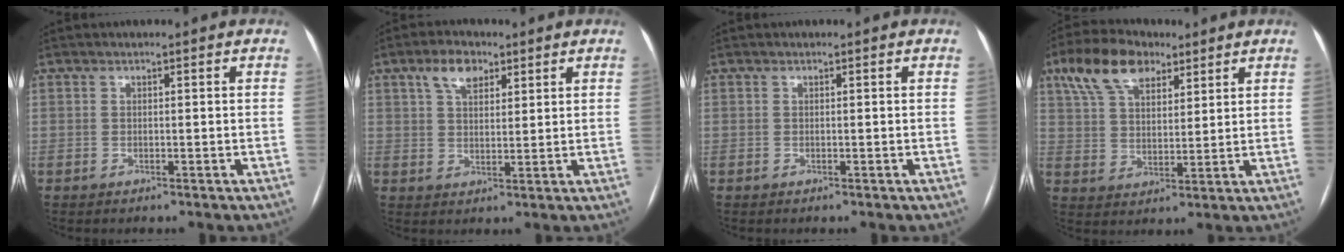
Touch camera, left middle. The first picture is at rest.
{"total": 5.4, "force": [3.1, 2.8, 3.4], "torque": [-0.067, 0.015, 0.058]}
{"total": 0.0}
{"total": 10.9, "force": [6.6, 5.5, 6.6], "torque": [-0.139, 0.029, 0.124]}